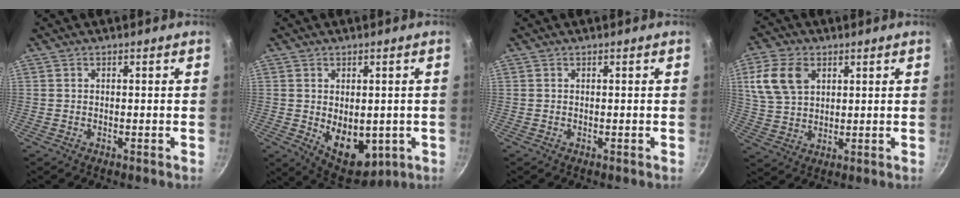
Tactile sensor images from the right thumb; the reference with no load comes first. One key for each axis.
{"total": 11.0, "fx": -1.4, "fy": 7.1, "fz": 8.3, "tx": -0.093, "ty": -0.018, "tz": 0.002}
{"total": 0.0}
{"total": 10.6, "fx": 3.9, "fy": 7.1, "fz": 6.8, "tx": -0.117, "ty": -0.005, "tz": 0.077}